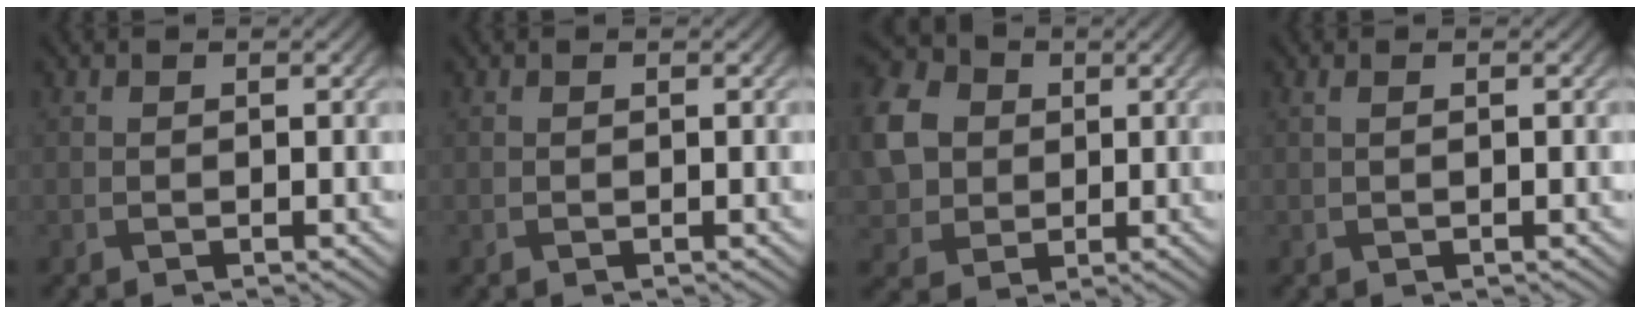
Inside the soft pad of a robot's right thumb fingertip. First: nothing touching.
{"total": 0.0}
{"total": 9.0, "force": [1.3, 7.7, 4.4], "torque": [-0.135, 0.004, 0.023]}
{"total": 0.6, "force": [0.2, 0.1, 0.6], "torque": [-0.015, 0.005, 0.004]}